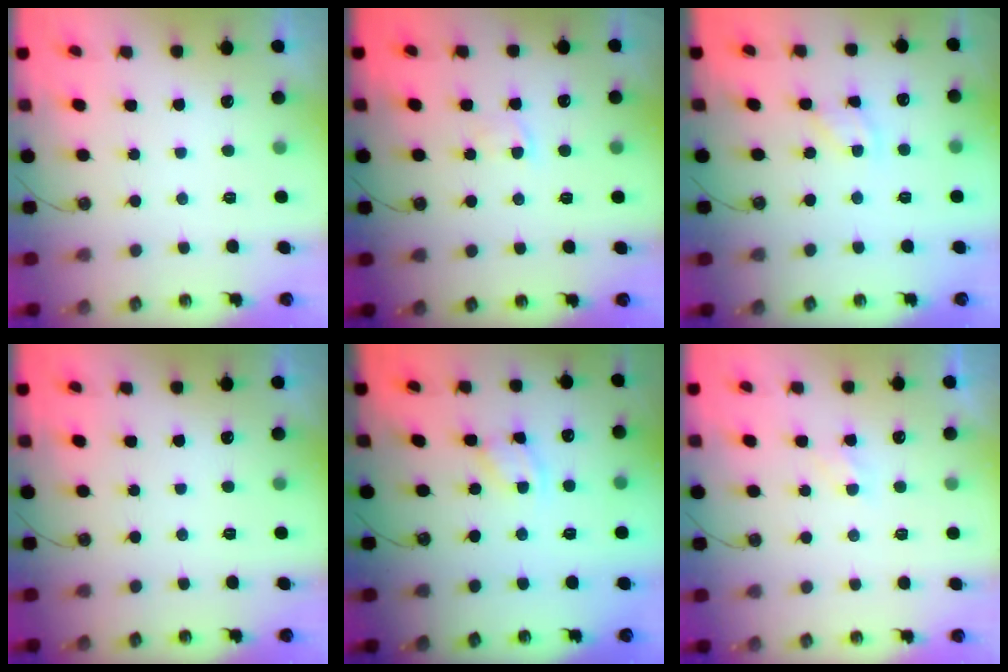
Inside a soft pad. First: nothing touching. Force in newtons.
{"total": 1.5, "press": 1.4, "slide": 0.3}
{"total": 3.4, "press": 3.4, "slide": 0.2}
{"total": 0.0}
{"total": 2.7, "press": 2.7, "slide": 0.1}
{"total": 2.9, "press": 2.9, "slide": 0.4}